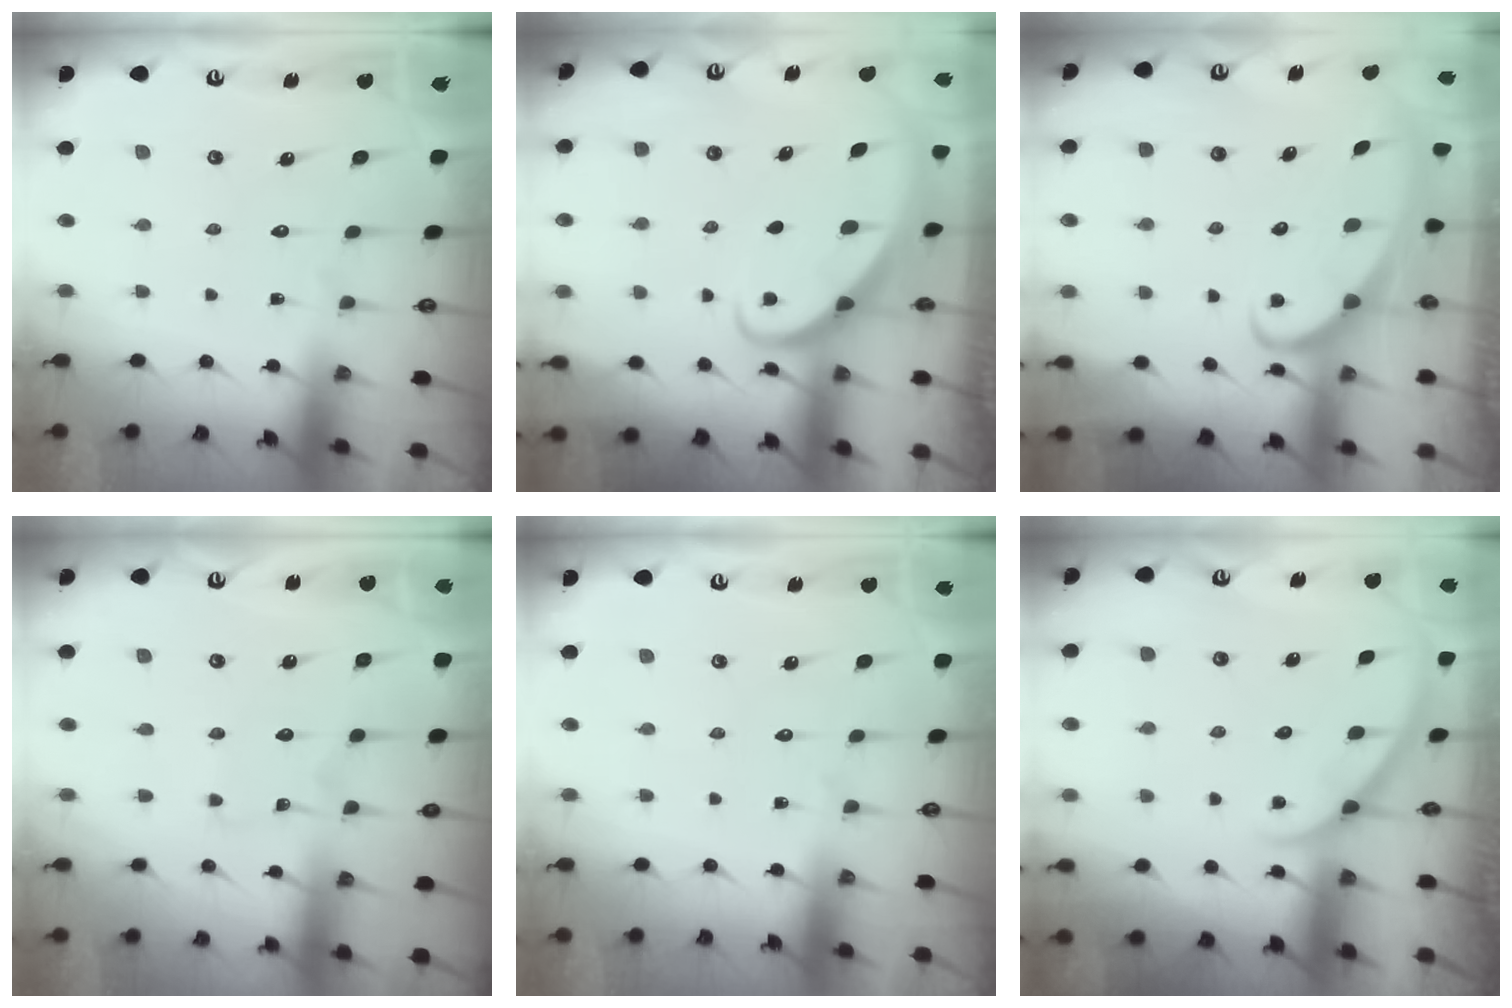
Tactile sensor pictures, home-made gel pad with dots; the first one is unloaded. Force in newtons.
{"total": 2.2, "press": 2.2, "slide": 0.2}
{"total": 2.7, "press": 2.7, "slide": 0.4}
{"total": 1.2, "press": 1.2, "slide": 0.2}
{"total": 0.0}
{"total": 2.0, "press": 2.0, "slide": 0.1}